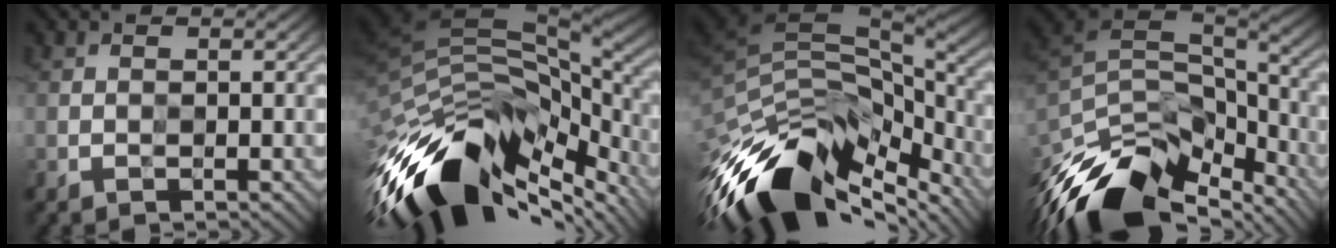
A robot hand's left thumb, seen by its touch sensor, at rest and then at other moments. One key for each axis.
{"total": 15.6, "fx": -9.9, "fy": 7.0, "fz": 9.7, "tx": -0.221, "ty": -0.032, "tz": -0.157}
{"total": 14.9, "fx": -10.4, "fy": 6.7, "fz": 8.3, "tx": -0.188, "ty": -0.019, "tz": -0.176}
{"total": 14.9, "fx": -11.4, "fy": 6.2, "fz": 7.1, "tx": -0.188, "ty": -0.020, "tz": -0.189}